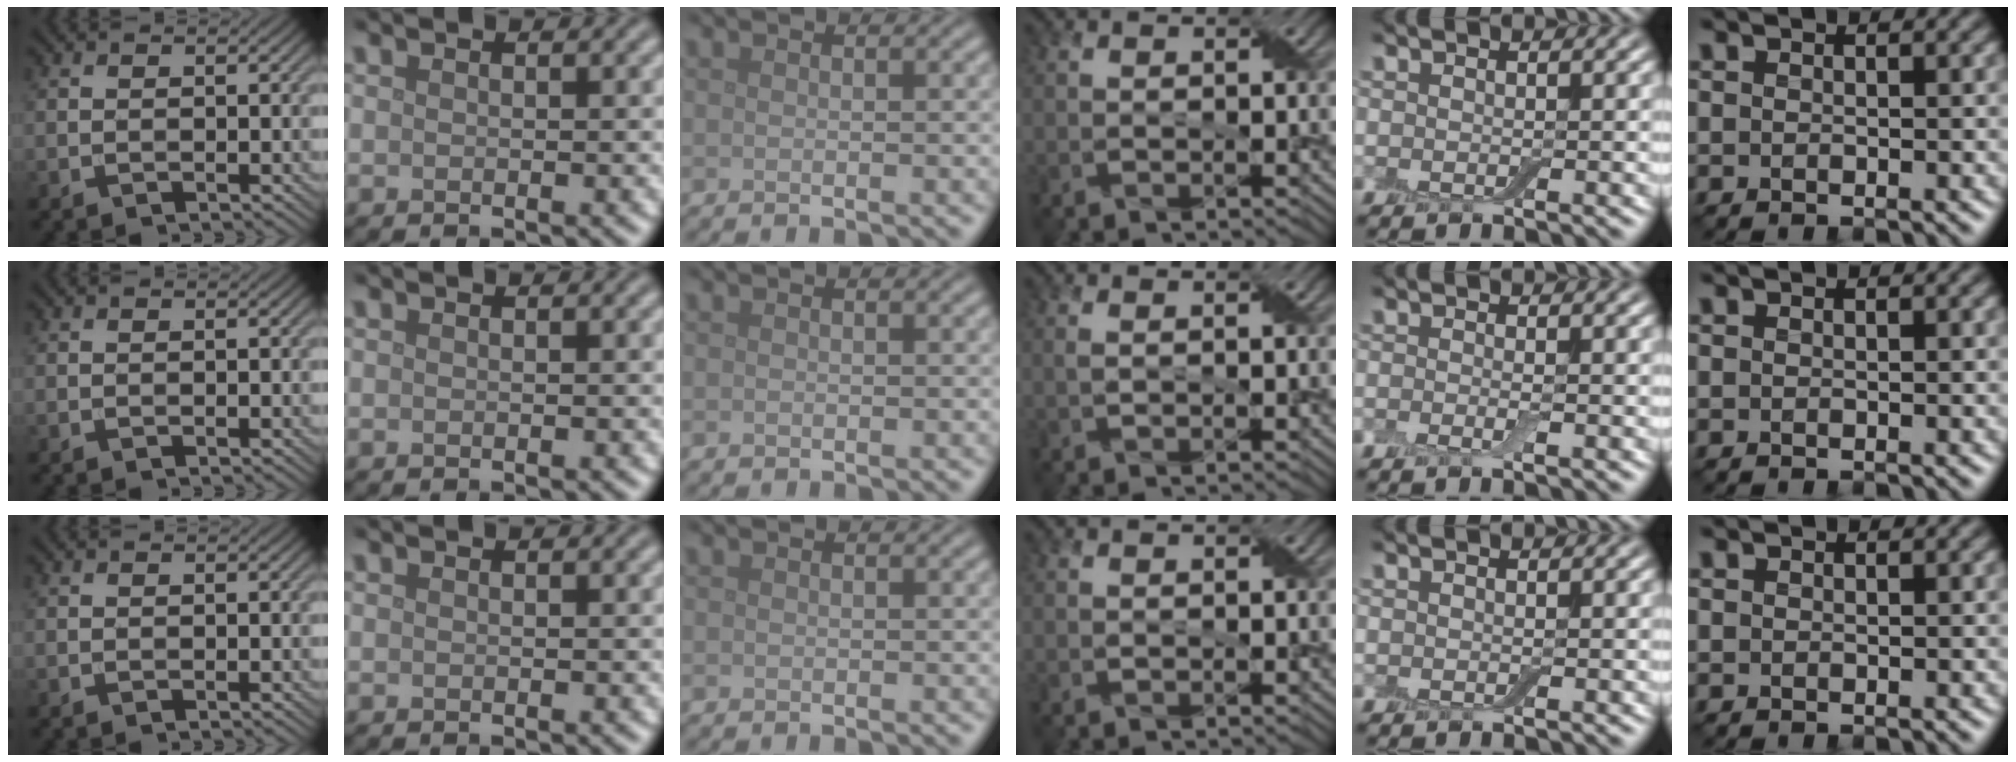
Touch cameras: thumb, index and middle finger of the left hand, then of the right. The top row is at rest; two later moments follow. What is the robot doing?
{"motion": "fold", "object": "cloth"}